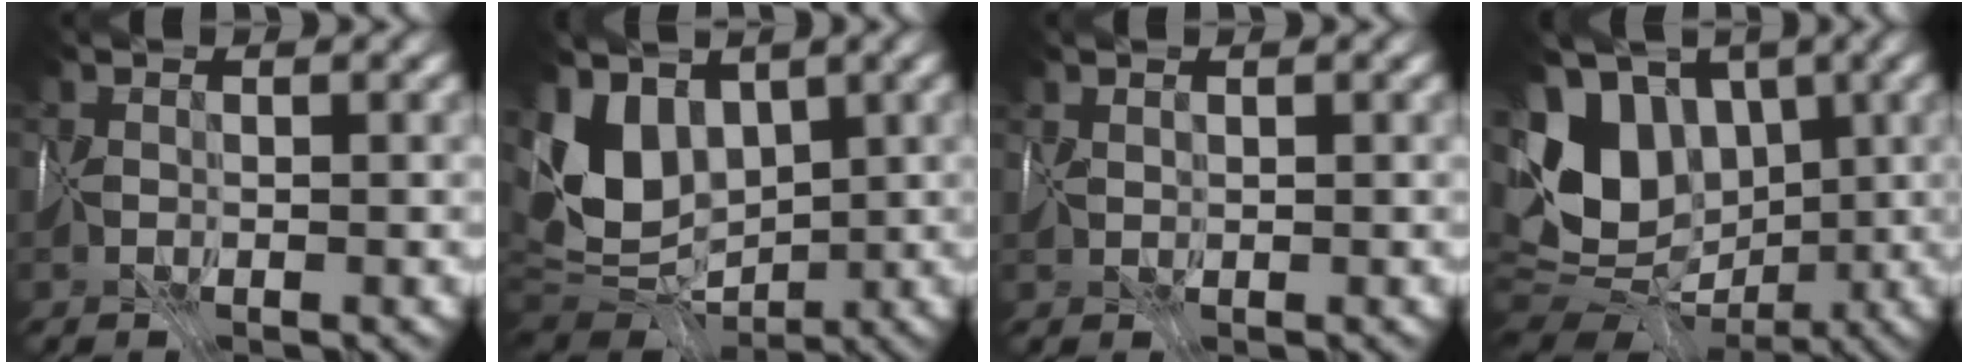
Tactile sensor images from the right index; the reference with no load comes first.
{"total": 6.9, "force": [2.2, 4.9, 4.3], "torque": [-0.093, -0.006, 0.041]}
{"total": 1.0, "force": [0.9, 0.5, 0.1], "torque": [-0.004, 0.007, 0.022]}
{"total": 10.3, "force": [1.3, 8.0, 6.3], "torque": [-0.128, 0.007, 0.021]}